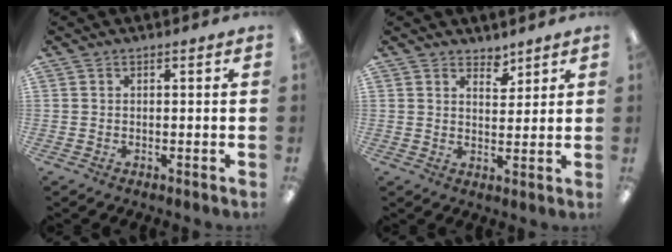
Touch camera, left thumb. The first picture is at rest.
{"total": 4.0, "force": [3.5, 1.8, 0.7], "torque": [0.001, -0.025, 0.061]}